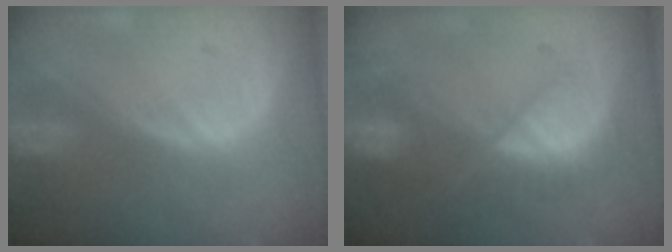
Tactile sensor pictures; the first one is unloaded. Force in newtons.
{"total": 7.7, "press": 7.1, "slide": 3.1}